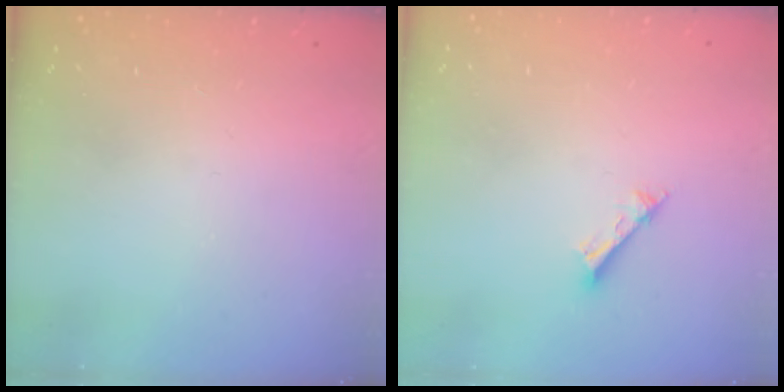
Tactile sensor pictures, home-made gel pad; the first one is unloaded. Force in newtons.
{"total": 2.2, "press": 2.1, "slide": 0.4}